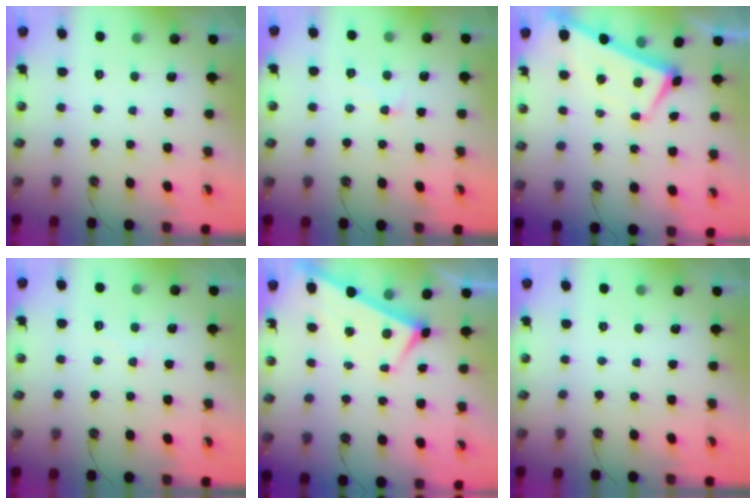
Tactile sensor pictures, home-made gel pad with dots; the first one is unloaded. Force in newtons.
{"total": 1.8, "press": 1.7, "slide": 0.3}
{"total": 2.4, "press": 2.3, "slide": 0.7}
{"total": 0.5, "press": 0.0, "slide": 0.5}
{"total": 3.5, "press": 3.4, "slide": 0.3}
{"total": 0.0}